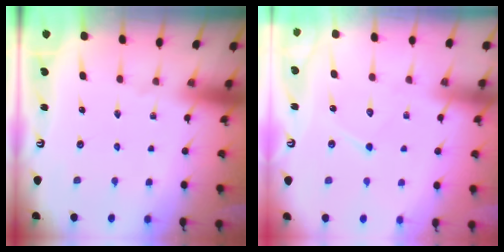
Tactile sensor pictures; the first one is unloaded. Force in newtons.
{"total": 6.3, "press": 6.3, "slide": 0.6}